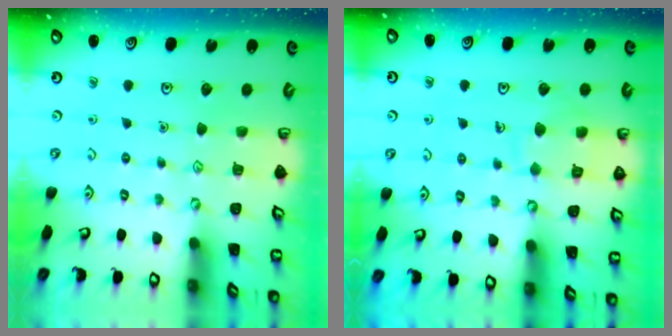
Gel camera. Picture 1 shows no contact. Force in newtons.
{"total": 8.2, "press": 8.1, "slide": 0.8}